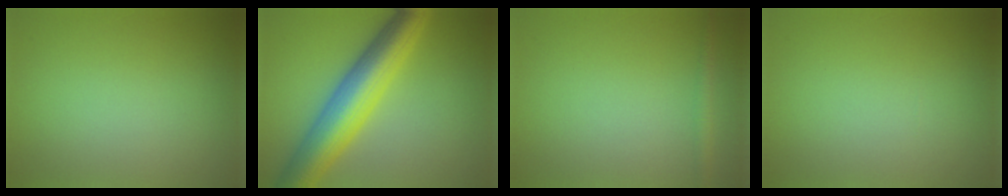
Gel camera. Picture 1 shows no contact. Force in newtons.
{"total": 9.0, "press": 9.0, "slide": 0.1}
{"total": 1.3, "press": 1.3, "slide": 0.1}
{"total": 0.0}